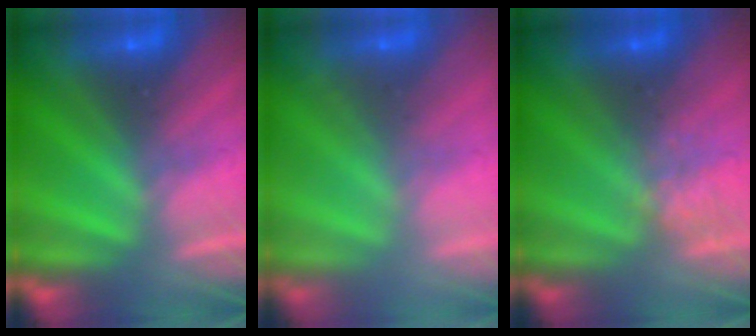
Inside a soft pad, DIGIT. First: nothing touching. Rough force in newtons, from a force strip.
{"total": 2.4}
{"total": 2.4}